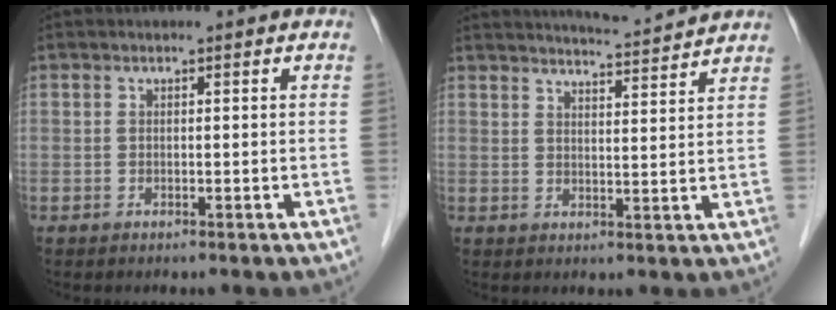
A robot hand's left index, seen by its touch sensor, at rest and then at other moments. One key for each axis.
{"total": 8.6, "fx": 8.3, "fy": -0.1, "fz": 2.1, "tx": -0.040, "ty": 0.006, "tz": 0.119}